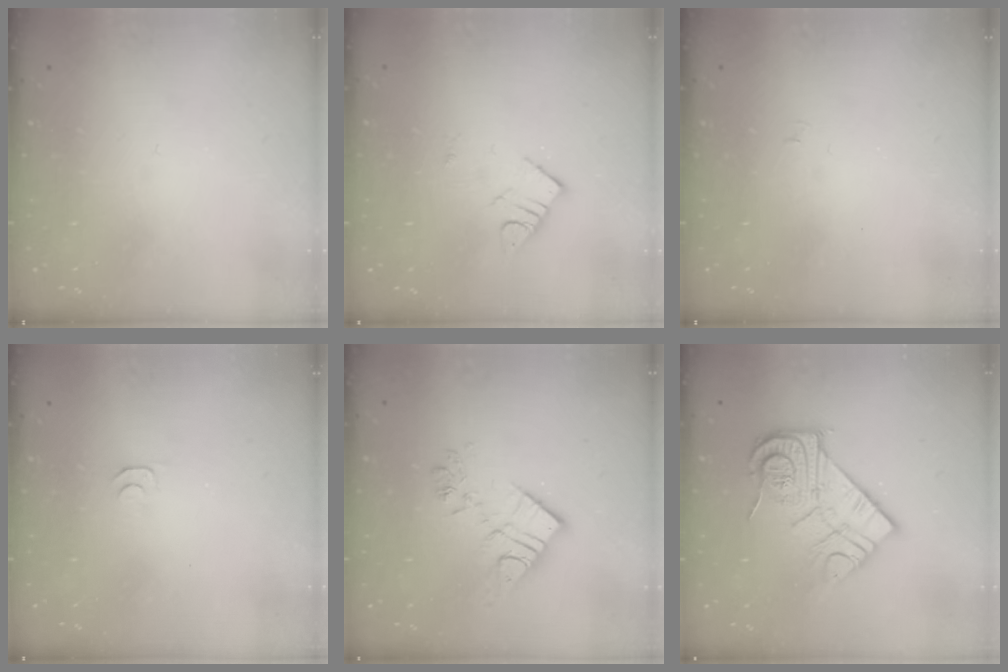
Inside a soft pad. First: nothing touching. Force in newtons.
{"total": 3.6, "press": 3.6, "slide": 0.3}
{"total": 3.8, "press": 3.7, "slide": 0.4}
{"total": 3.6, "press": 3.6, "slide": 0.5}
{"total": 12.0, "press": 12.0, "slide": 0.8}
{"total": 16.1, "press": 16.0, "slide": 1.1}